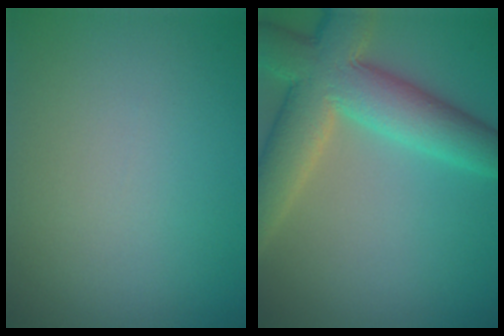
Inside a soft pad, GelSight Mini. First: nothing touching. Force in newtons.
{"total": 9.4, "press": 9.4, "slide": 1.0}